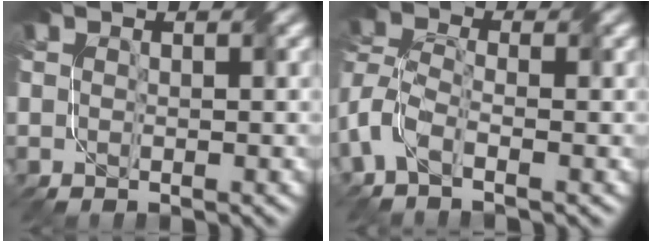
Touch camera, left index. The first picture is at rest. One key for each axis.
{"total": 4.0, "fx": -2.0, "fy": 1.5, "fz": 3.0, "tx": -0.074, "ty": 0.012, "tz": -0.055}